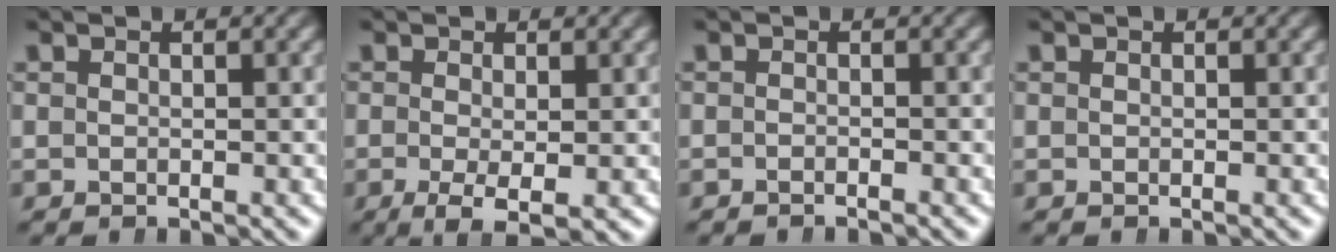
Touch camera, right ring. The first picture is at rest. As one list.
[{"total": 3.9, "force": [-2.1, 1.5, 3.0], "torque": [-0.059, -0.029, -0.021]}, {"total": 0.9, "force": [-0.9, -0.2, 0.0], "torque": [-0.003, -0.004, -0.014]}, {"total": 0.0}]